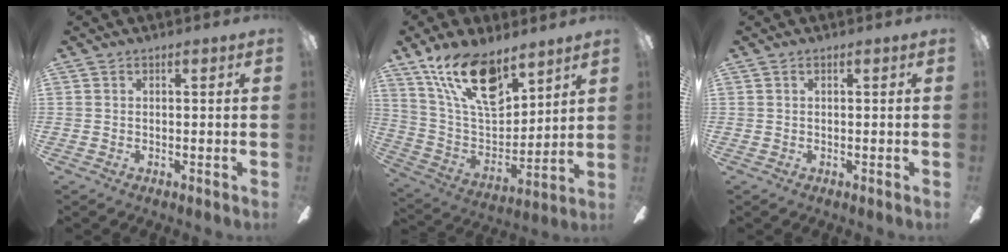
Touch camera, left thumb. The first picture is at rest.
{"total": 19.3, "force": [12.8, 8.5, 11.7], "torque": [-0.223, -0.068, 0.228]}
{"total": 0.0}